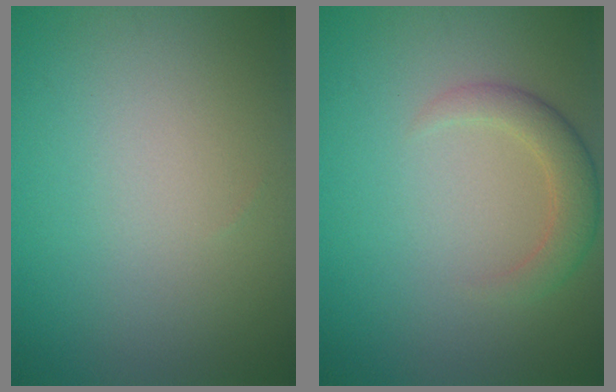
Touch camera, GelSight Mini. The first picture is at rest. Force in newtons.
{"total": 2.7, "press": 2.7, "slide": 0.2}